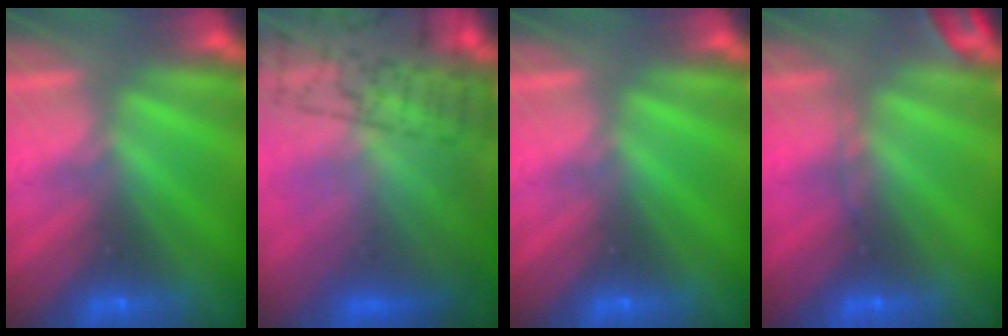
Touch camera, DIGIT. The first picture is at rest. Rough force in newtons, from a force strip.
{"total": 7.4}
{"total": 0.0}
{"total": 2.8}